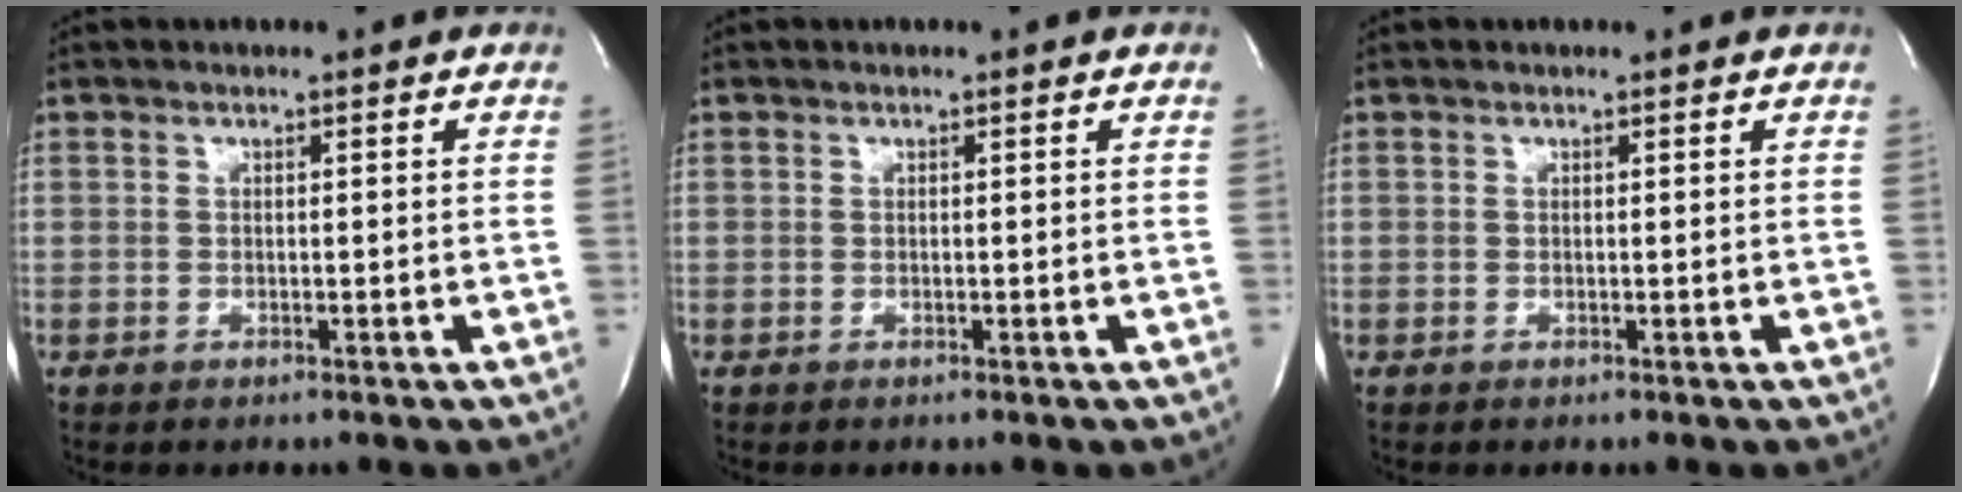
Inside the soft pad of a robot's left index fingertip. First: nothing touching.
{"total": 0.0}
{"total": 0.0}